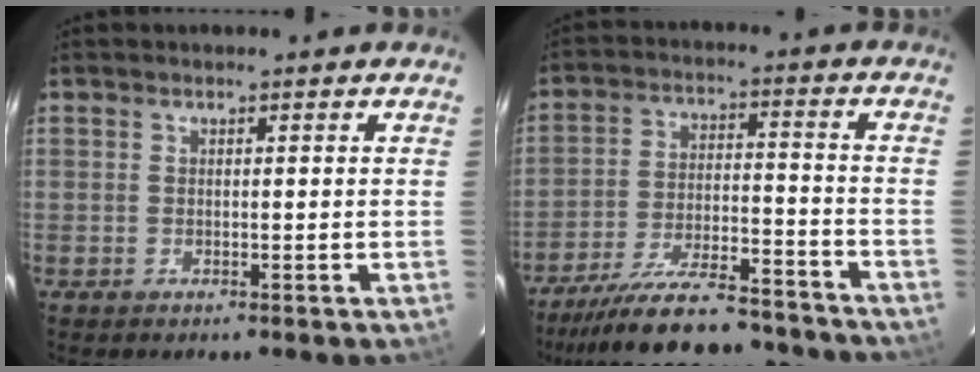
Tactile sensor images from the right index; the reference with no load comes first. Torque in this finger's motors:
{"motor_torque": [1.13, -1.01, 0.81, 0.20]}